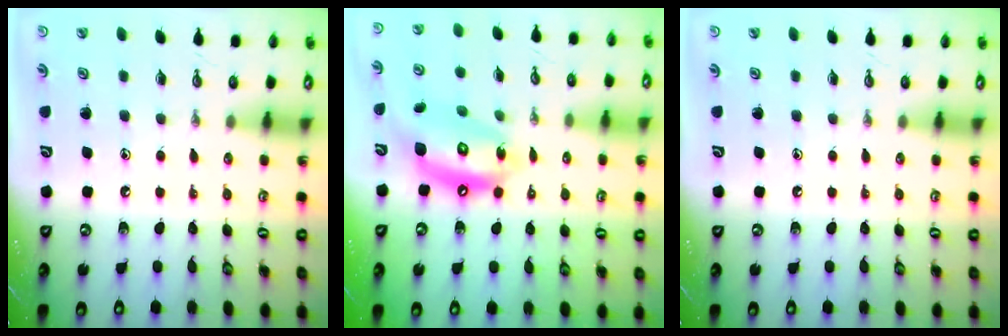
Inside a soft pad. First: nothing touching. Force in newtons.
{"total": 13.8, "press": 13.8, "slide": 1.5}
{"total": 0.0}